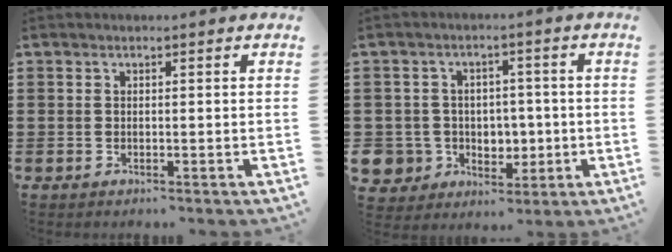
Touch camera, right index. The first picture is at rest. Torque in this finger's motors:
{"motor_torque": [0.35, 0.00, 0.26, 0.09]}